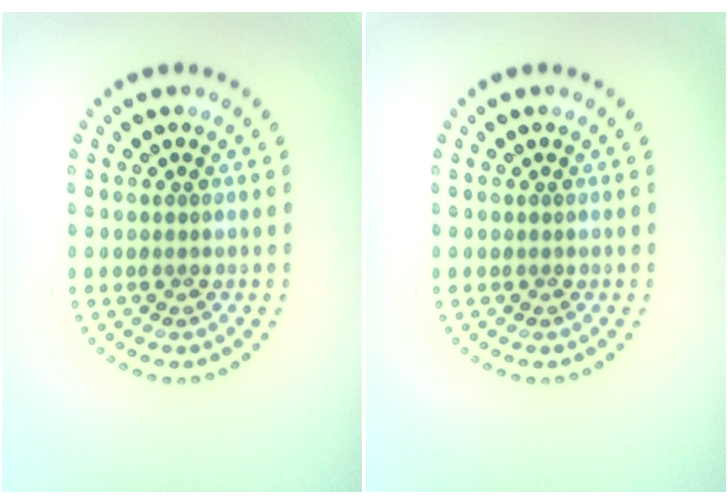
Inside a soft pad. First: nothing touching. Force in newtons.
{"total": 0.0}